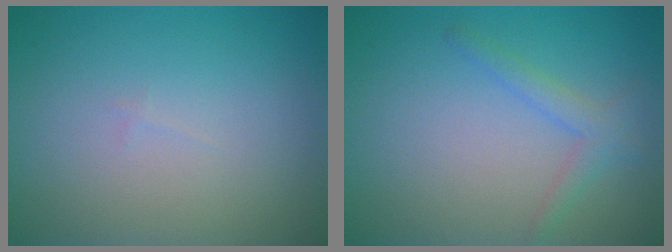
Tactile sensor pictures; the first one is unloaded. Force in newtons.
{"total": 1.8, "press": 1.8, "slide": 0.0}